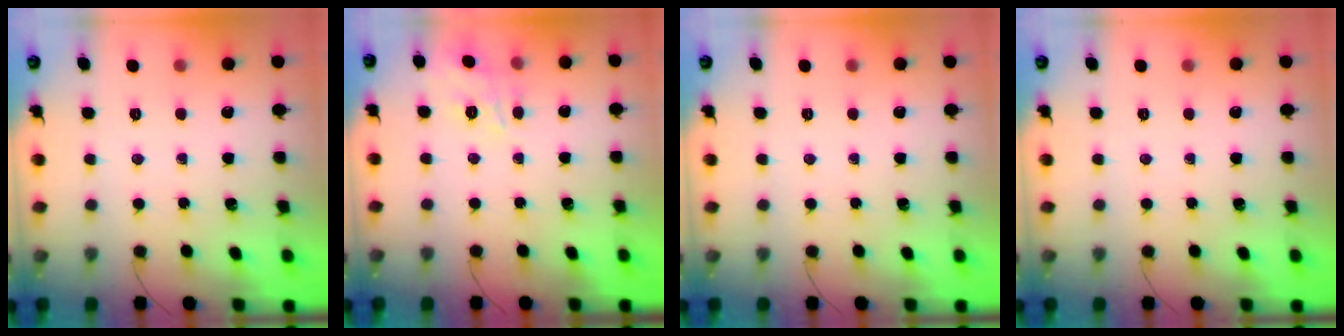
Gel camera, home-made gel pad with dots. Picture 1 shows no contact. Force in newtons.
{"total": 8.5, "press": 8.5, "slide": 0.7}
{"total": 0.0}
{"total": 0.0}